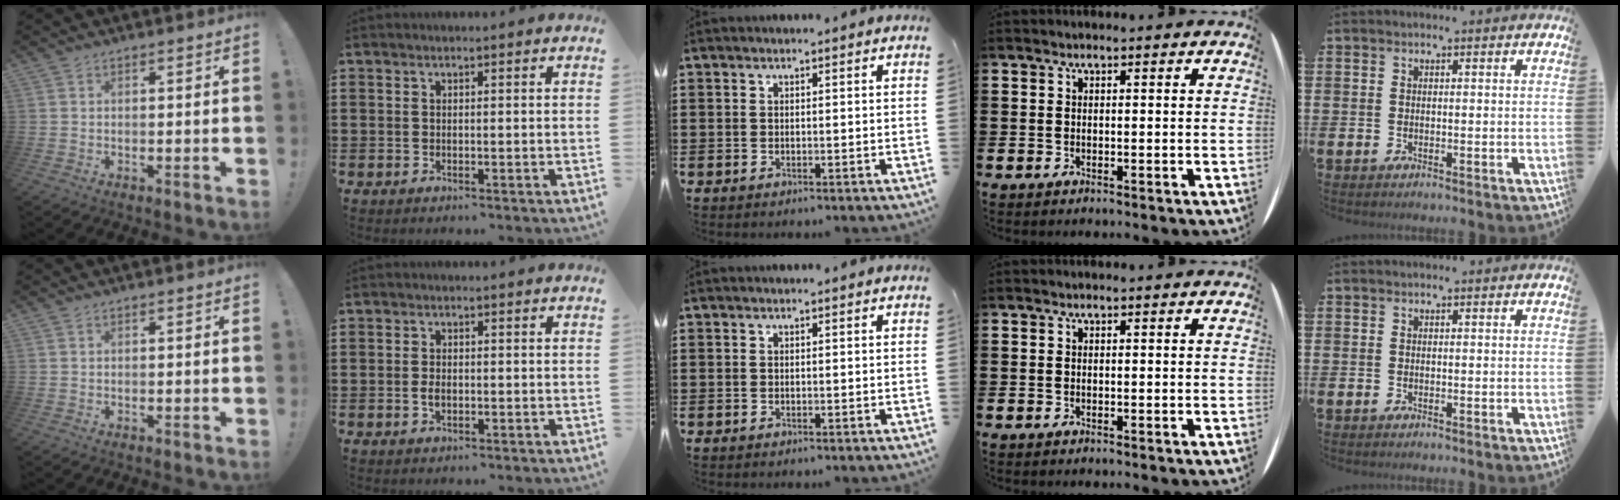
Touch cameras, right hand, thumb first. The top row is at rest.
{"index": {"total": 1.6, "force": [-0.3, 0.9, 1.3], "torque": [-0.025, 0.001, -0.004]}}